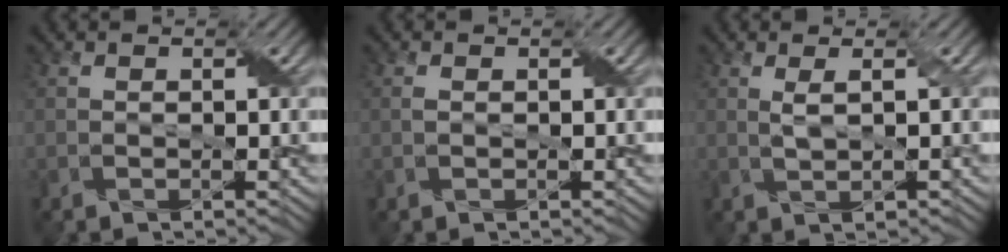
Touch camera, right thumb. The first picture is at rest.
{"total": 0.7, "force": [0.1, 0.4, 0.6], "torque": [-0.014, 0.002, 0.002]}
{"total": 1.7, "force": [0.5, 0.2, 1.6], "torque": [-0.038, 0.003, 0.012]}